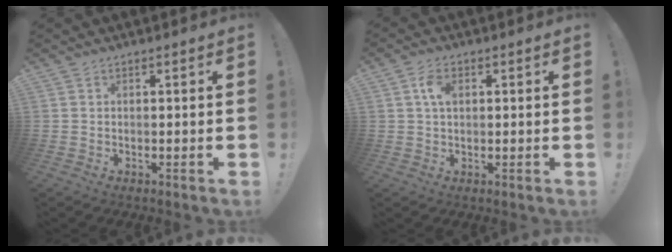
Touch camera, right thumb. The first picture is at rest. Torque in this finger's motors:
{"motor_torque": [-0.05, 0.09, 0.68, -0.49, -0.01]}